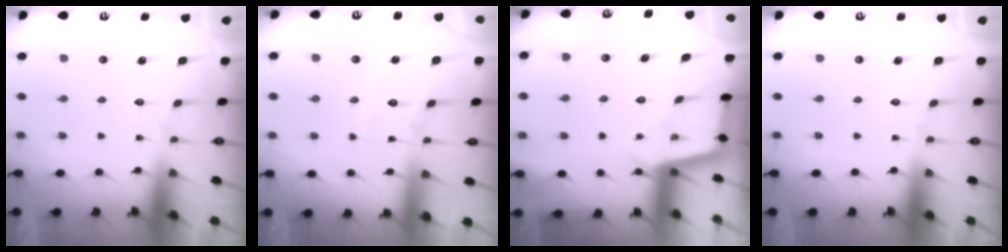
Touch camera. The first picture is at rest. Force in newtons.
{"total": 5.9, "press": 5.9, "slide": 0.5}
{"total": 2.9, "press": 2.9, "slide": 0.4}
{"total": 0.0}